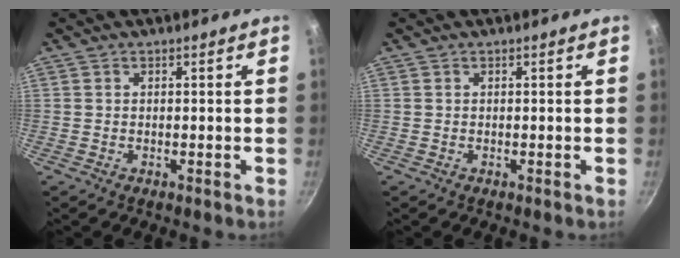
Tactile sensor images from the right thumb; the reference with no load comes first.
{"total": 0.0}